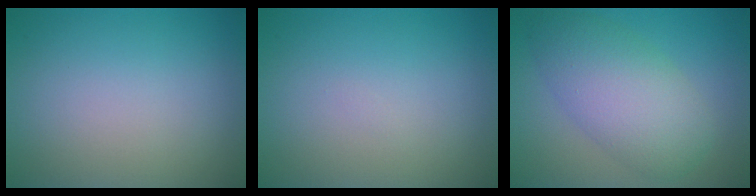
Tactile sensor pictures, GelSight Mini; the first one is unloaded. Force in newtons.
{"total": 0.0}
{"total": 6.5, "press": 6.5, "slide": 0.1}